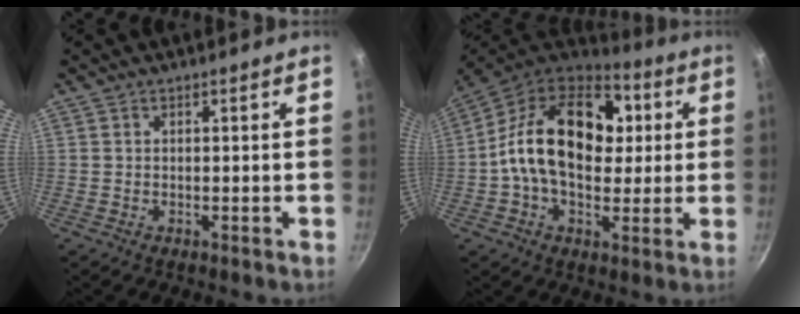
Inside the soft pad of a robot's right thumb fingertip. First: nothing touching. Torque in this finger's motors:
{"motor_torque": [-0.97, 2.21, 1.35, -0.81, 0.53]}